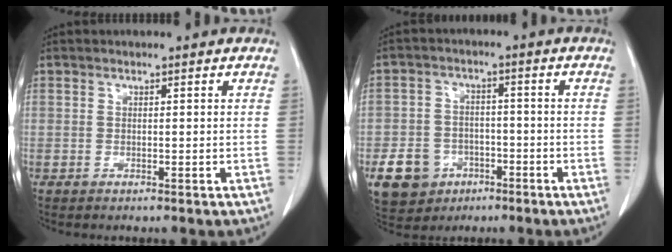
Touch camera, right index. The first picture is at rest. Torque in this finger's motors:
{"motor_torque": [0.19, -0.11, -0.29, -0.21]}